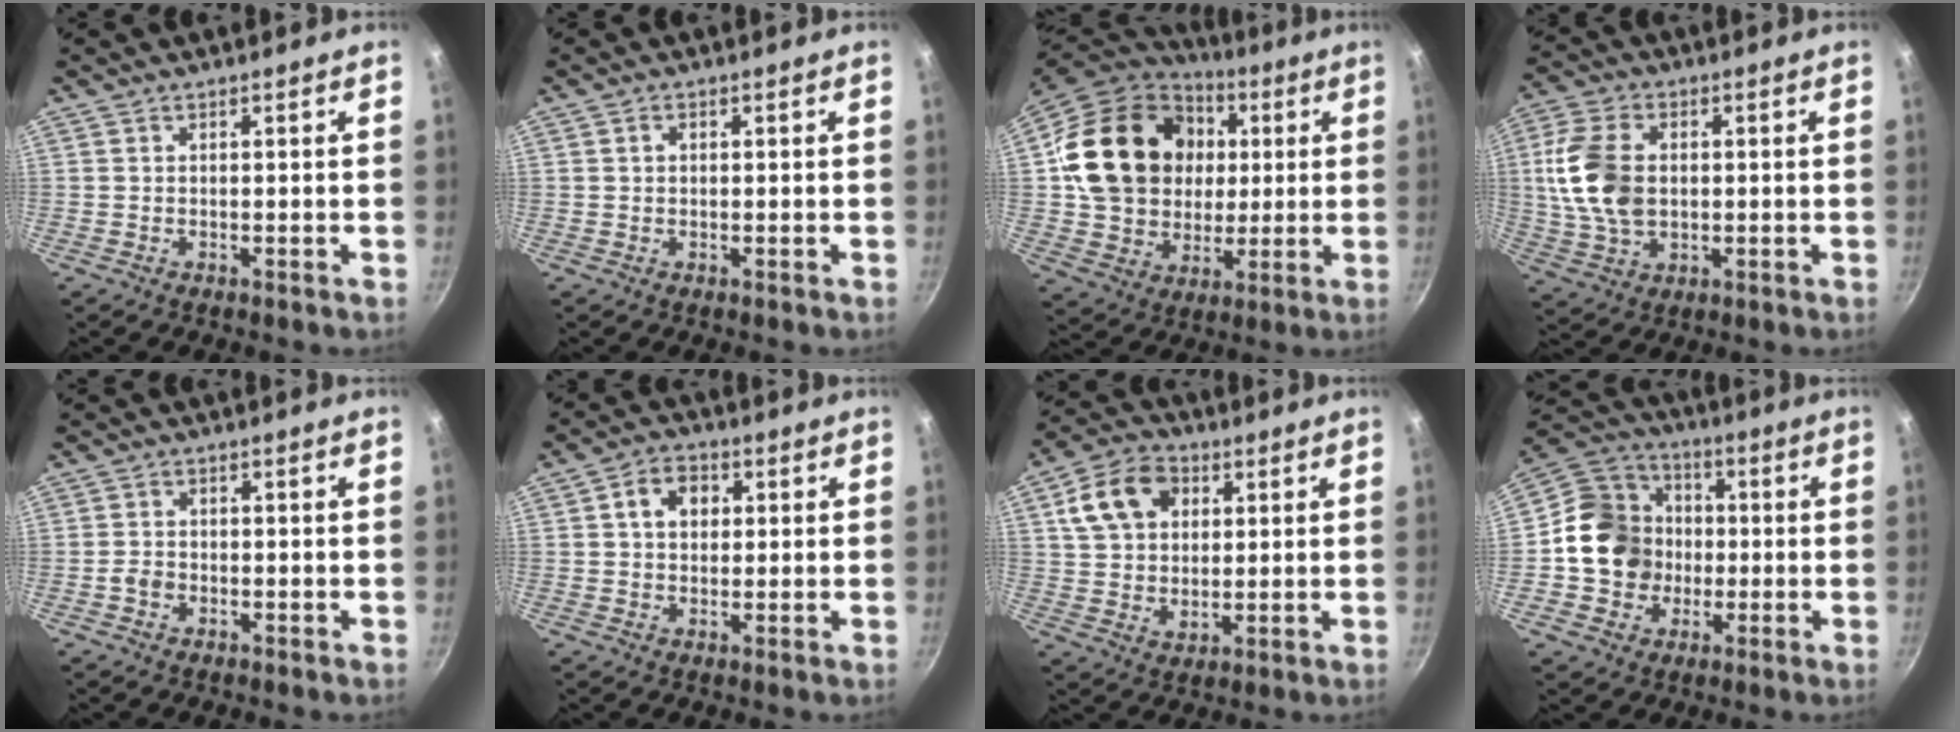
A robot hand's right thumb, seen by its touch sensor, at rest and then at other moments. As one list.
[{"total": 1.2, "force": [0.2, 0.9, 0.7], "torque": [-0.010, 0.005, 0.003]}, {"total": 24.1, "force": [4.3, 19.7, 13.3], "torque": [-0.219, 0.019, 0.083]}, {"total": 13.1, "force": [0.8, 8.7, 9.7], "torque": [-0.183, 0.006, 0.013]}, {"total": 2.2, "force": [-1.0, 1.7, 0.9], "torque": [-0.018, 0.014, -0.018]}, {"total": 6.2, "force": [1.4, 4.8, 3.7], "torque": [-0.036, 0.009, 0.015]}, {"total": 12.7, "force": [4.0, 9.4, 7.4], "torque": [-0.115, 0.002, 0.063]}, {"total": 14.5, "force": [-1.1, 12.9, 6.6], "torque": [-0.090, 0.033, -0.030]}]